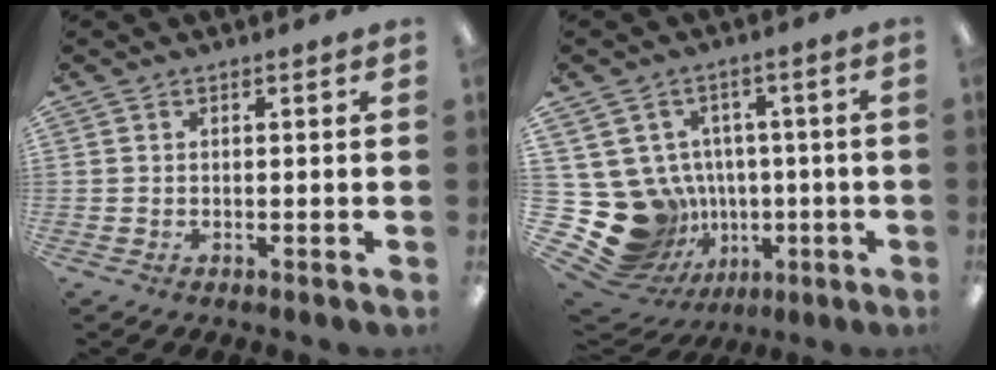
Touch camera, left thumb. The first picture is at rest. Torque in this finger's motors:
{"motor_torque": [0.32, 1.40, 0.05, -0.21, 0.00]}